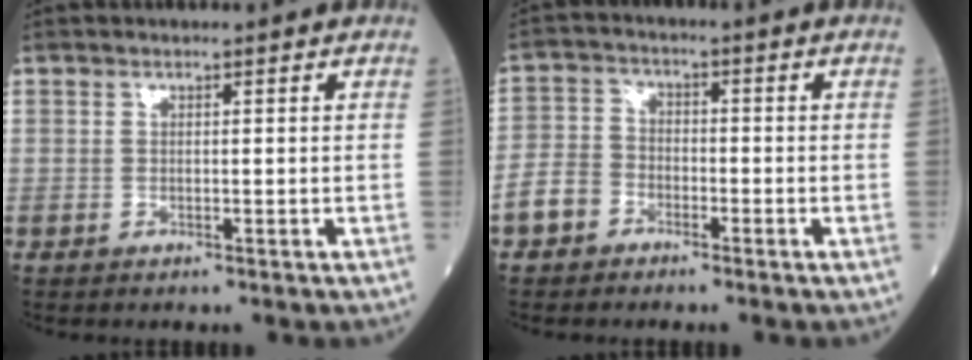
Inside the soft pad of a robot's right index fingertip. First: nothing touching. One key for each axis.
{"total": 4.9, "fx": -2.9, "fy": 3.6, "fz": 1.7, "tx": -0.045, "ty": 0.012, "tz": -0.062}